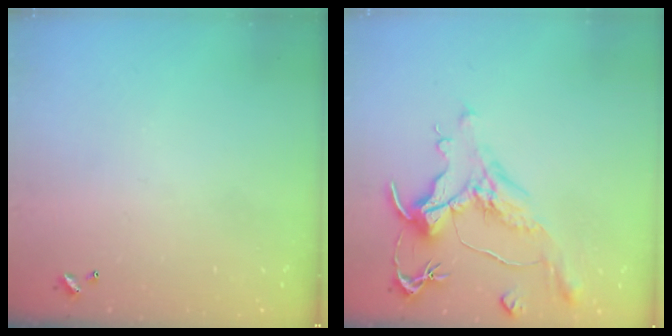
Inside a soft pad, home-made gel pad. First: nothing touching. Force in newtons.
{"total": 1.1, "press": 0.2, "slide": 1.1}